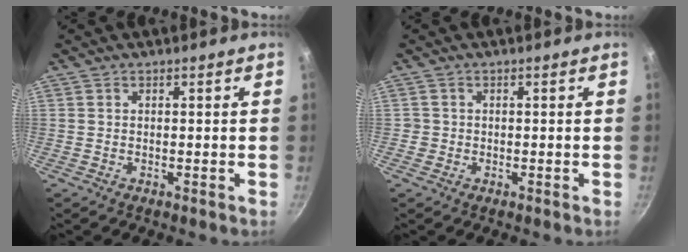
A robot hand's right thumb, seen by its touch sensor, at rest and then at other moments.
{"total": 1.3, "force": [-0.3, 1.2, 0.2], "torque": [0.001, 0.004, -0.005]}